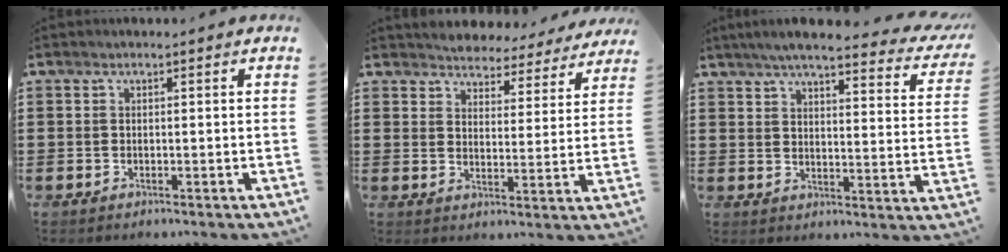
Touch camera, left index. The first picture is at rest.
{"total": 4.4, "force": [4.4, 0.4, -0.2], "torque": [-0.022, -0.033, 0.075]}
{"total": 6.0, "force": [5.0, 0.2, 3.3], "torque": [-0.077, -0.030, 0.081]}